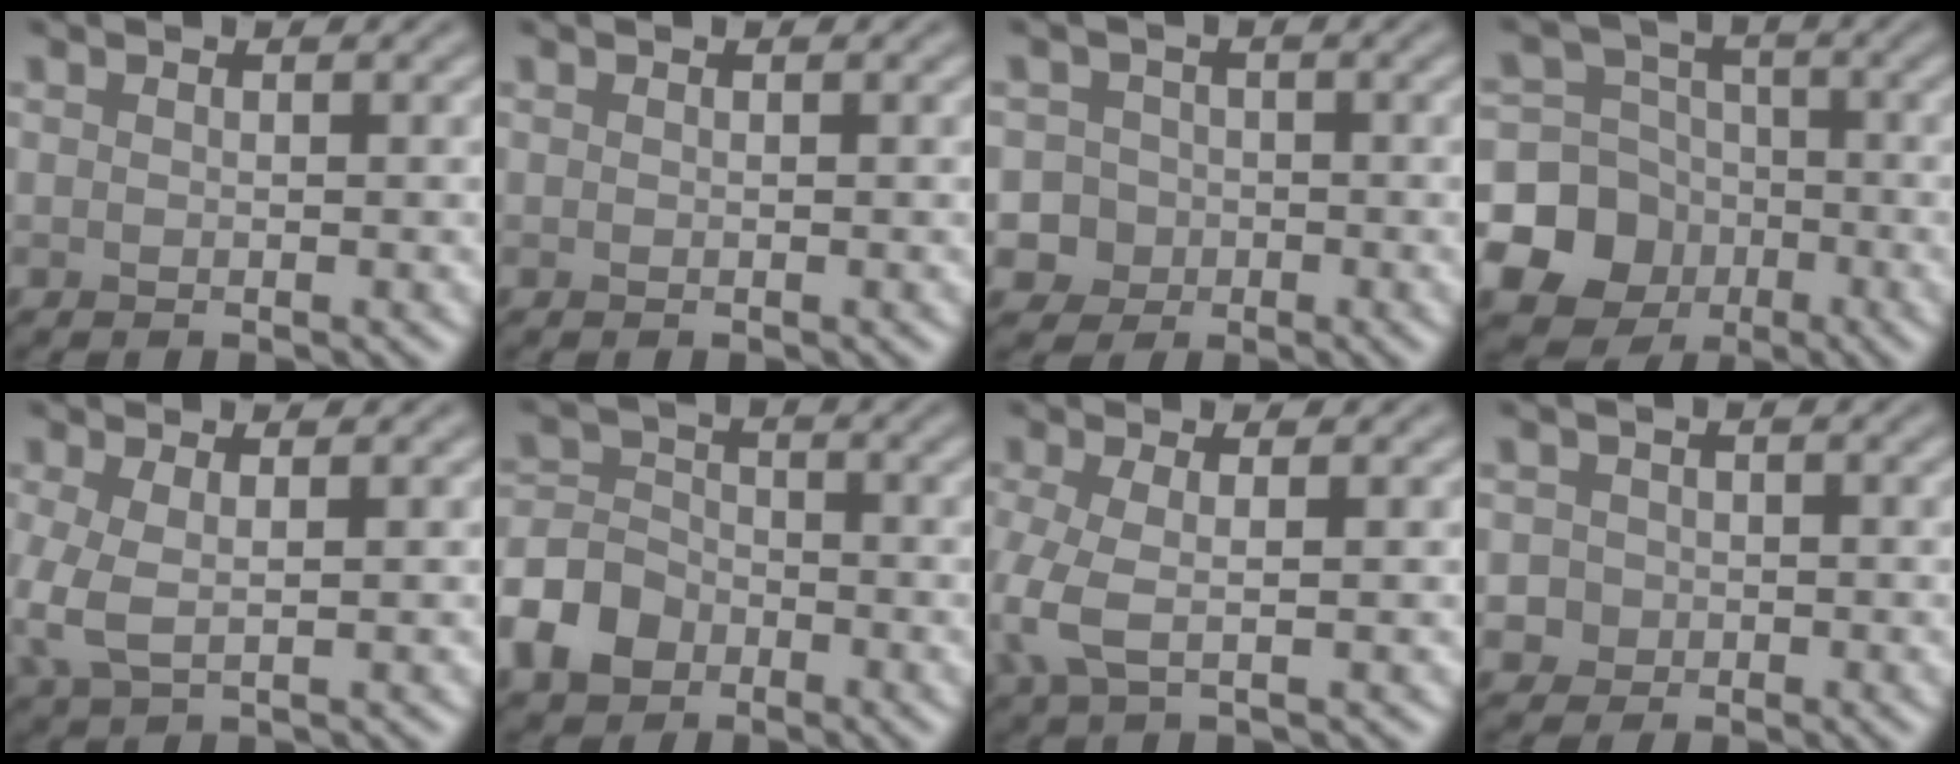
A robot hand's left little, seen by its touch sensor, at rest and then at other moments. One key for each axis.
{"total": 0.0}
{"total": 5.8, "fx": -2.1, "fy": 5.4, "fz": 0.9, "tx": -0.007, "ty": 0.004, "tz": -0.060}
{"total": 13.4, "fx": -4.9, "fy": 12.1, "fz": 3.0, "tx": -0.091, "ty": -0.038, "tz": -0.102}
{"total": 3.1, "fx": 0.1, "fy": 1.2, "fz": 2.8, "tx": -0.077, "ty": -0.002, "tz": -0.002}
{"total": 5.6, "fx": -3.1, "fy": 4.0, "fz": 2.3, "tx": -0.054, "ty": 0.006, "tz": -0.077}
{"total": 3.7, "fx": -0.4, "fy": 1.2, "fz": 3.4, "tx": -0.090, "ty": -0.005, "tz": -0.013}
{"total": 2.5, "fx": -0.6, "fy": 2.4, "fz": 0.5, "tx": 0.009, "ty": 0.007, "tz": -0.021}